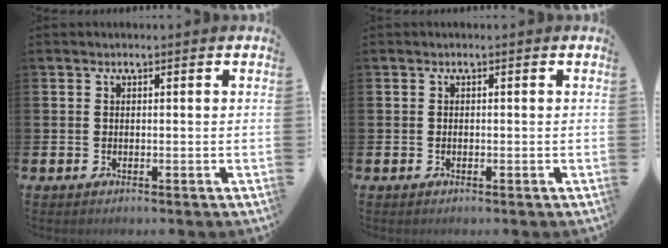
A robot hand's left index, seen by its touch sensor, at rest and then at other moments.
{"total": 0.0}